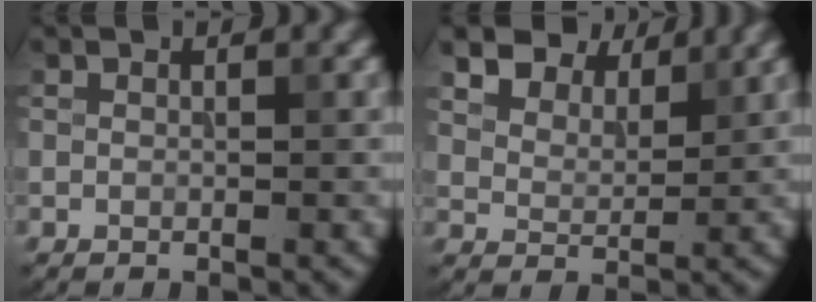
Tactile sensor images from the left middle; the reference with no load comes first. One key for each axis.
{"total": 7.1, "fx": 5.8, "fy": 3.1, "fz": 2.6, "tx": -0.069, "ty": -0.007, "tz": 0.104}